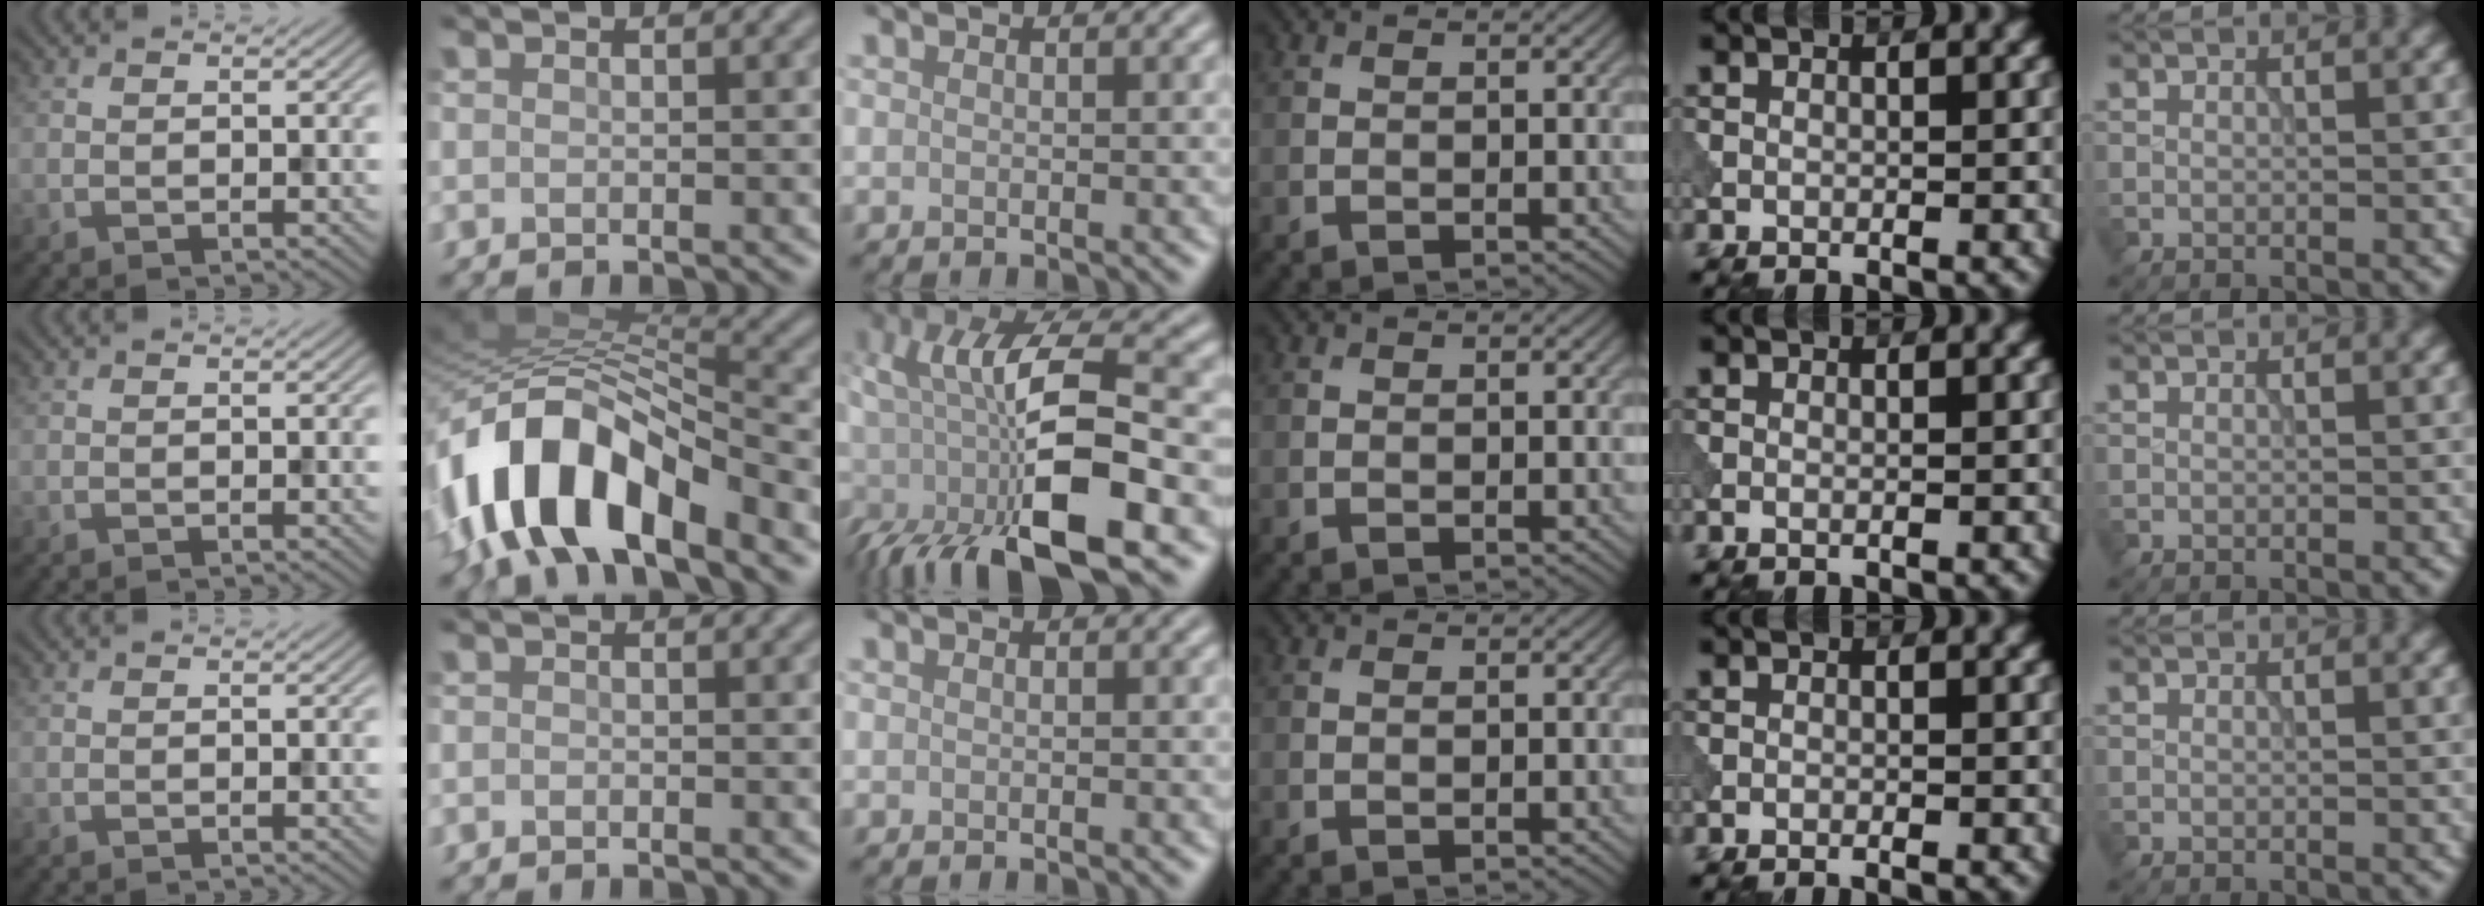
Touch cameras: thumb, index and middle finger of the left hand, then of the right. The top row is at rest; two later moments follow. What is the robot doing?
{"motion": "extract", "object": "peg toy"}